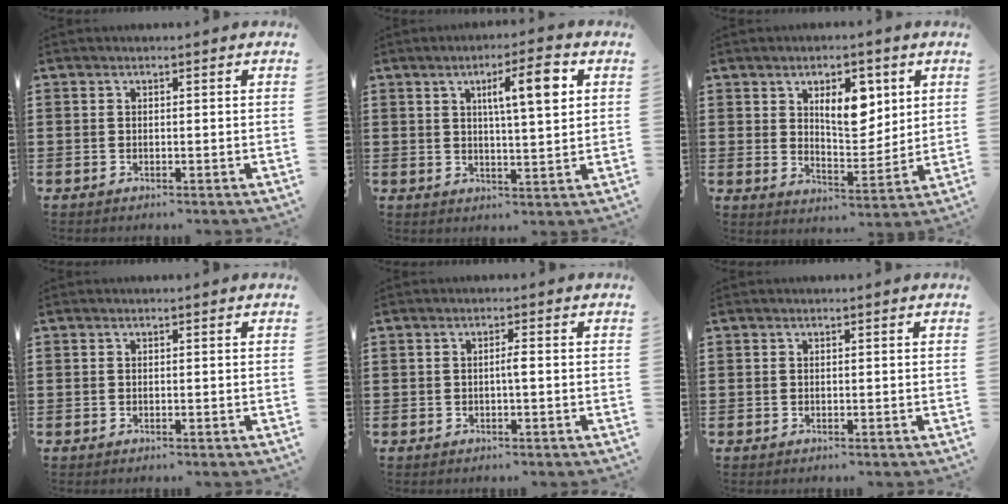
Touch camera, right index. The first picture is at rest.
{"total": 7.5, "force": [2.5, 1.2, 7.0], "torque": [-0.117, -0.003, 0.033]}
{"total": 7.8, "force": [3.4, 4.0, 5.7], "torque": [-0.085, -0.004, 0.053]}
{"total": 0.0}
{"total": 1.0, "force": [-0.3, 0.2, 1.0], "torque": [-0.019, -0.004, -0.004]}
{"total": 0.0}